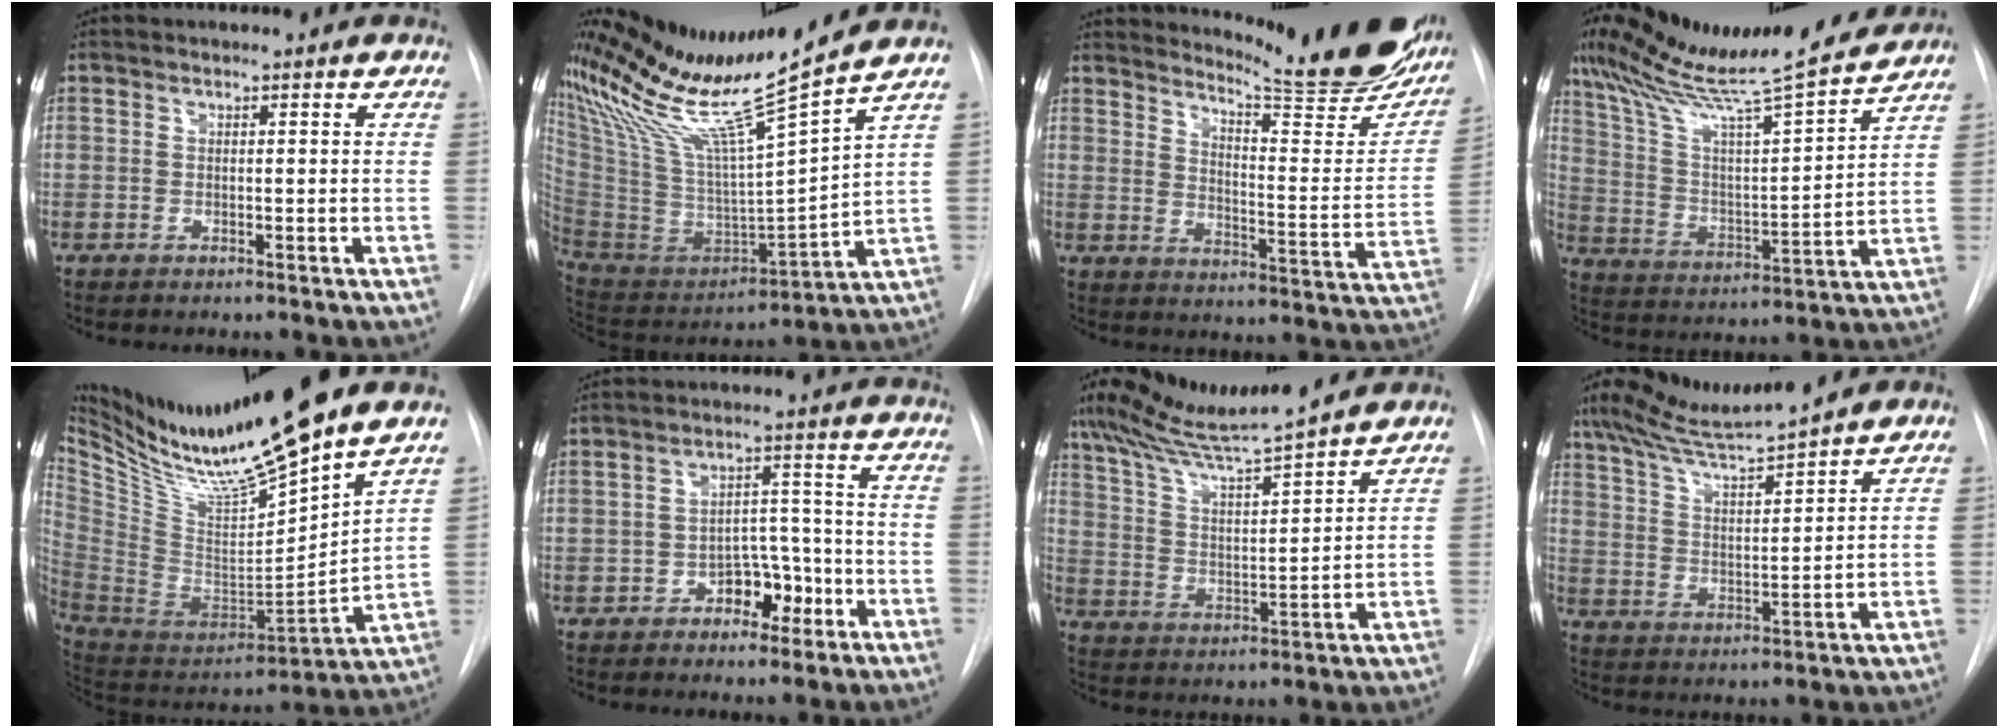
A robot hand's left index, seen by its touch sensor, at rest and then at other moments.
{"total": 20.3, "force": [16.3, -2.2, 11.8], "torque": [-0.214, -0.044, 0.299]}
{"total": 22.0, "force": [19.4, 2.2, 10.3], "torque": [-0.145, -0.087, 0.241]}
{"total": 20.6, "force": [18.1, 0.2, 9.7], "torque": [-0.167, -0.002, 0.290]}
{"total": 21.5, "force": [17.8, -0.3, 12.1], "torque": [-0.215, -0.032, 0.325]}
{"total": 5.6, "force": [-3.1, 3.3, 3.3], "torque": [-0.040, 0.023, -0.048]}
{"total": 13.8, "force": [12.2, -0.2, 6.5], "torque": [-0.120, 0.012, 0.212]}
{"total": 9.9, "force": [9.0, -0.5, 4.2], "torque": [-0.081, 0.006, 0.166]}